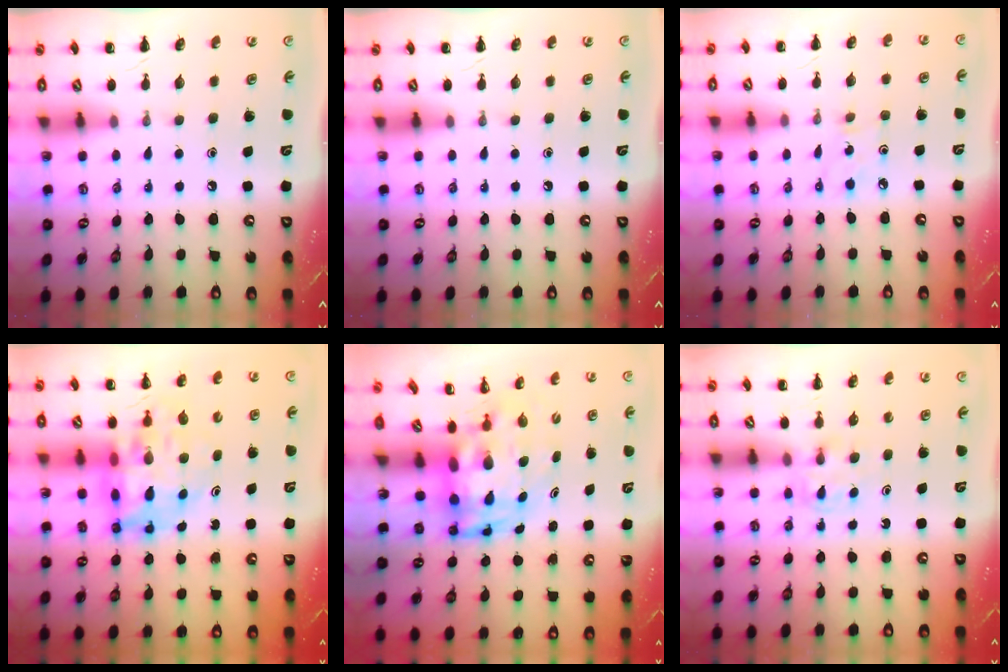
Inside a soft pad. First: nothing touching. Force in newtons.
{"total": 0.0}
{"total": 3.2, "press": 3.2, "slide": 0.7}
{"total": 13.3, "press": 12.7, "slide": 3.8}
{"total": 5.6, "press": 5.3, "slide": 1.8}
{"total": 3.0, "press": 2.8, "slide": 1.0}